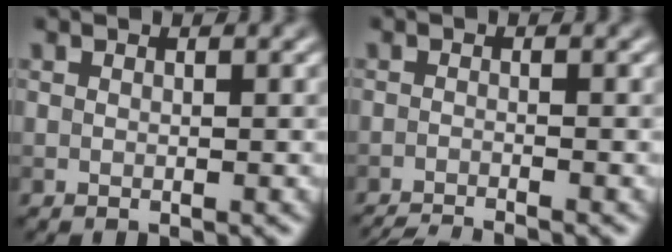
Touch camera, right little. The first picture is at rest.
{"total": 3.8, "force": [-3.5, 0.4, 1.5], "torque": [-0.022, -0.014, -0.062]}